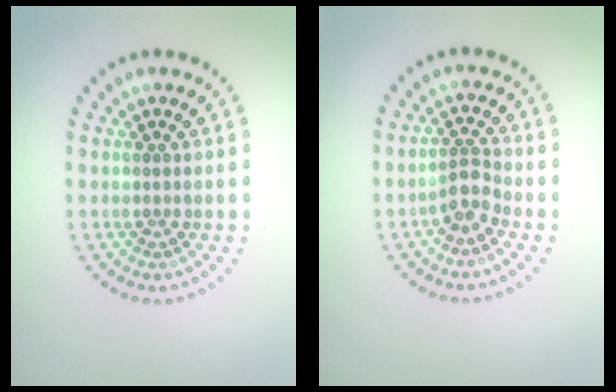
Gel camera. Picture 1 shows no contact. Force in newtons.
{"total": 2.1, "press": 1.7, "slide": 1.2}